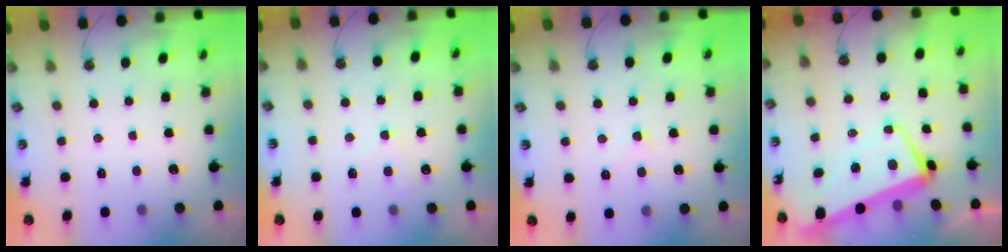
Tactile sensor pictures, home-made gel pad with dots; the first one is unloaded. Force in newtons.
{"total": 3.6, "press": 3.6, "slide": 0.6}
{"total": 2.4, "press": 2.4, "slide": 0.4}
{"total": 3.8, "press": 3.1, "slide": 2.1}